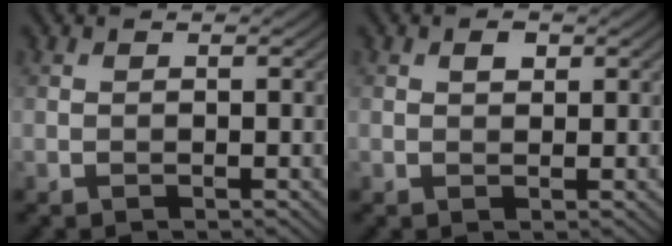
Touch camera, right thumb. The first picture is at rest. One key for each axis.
{"total": 1.3, "fx": 0.6, "fy": 0.8, "fz": 0.8, "tx": -0.013, "ty": 0.000, "tz": 0.010}